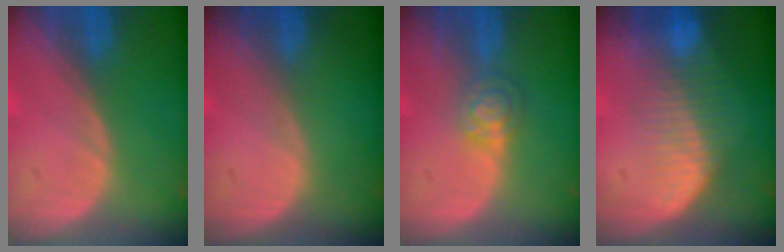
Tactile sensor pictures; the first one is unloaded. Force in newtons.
{"total": 0.0}
{"total": 4.0, "press": 3.6, "slide": 1.7}
{"total": 7.6, "press": 6.7, "slide": 3.5}